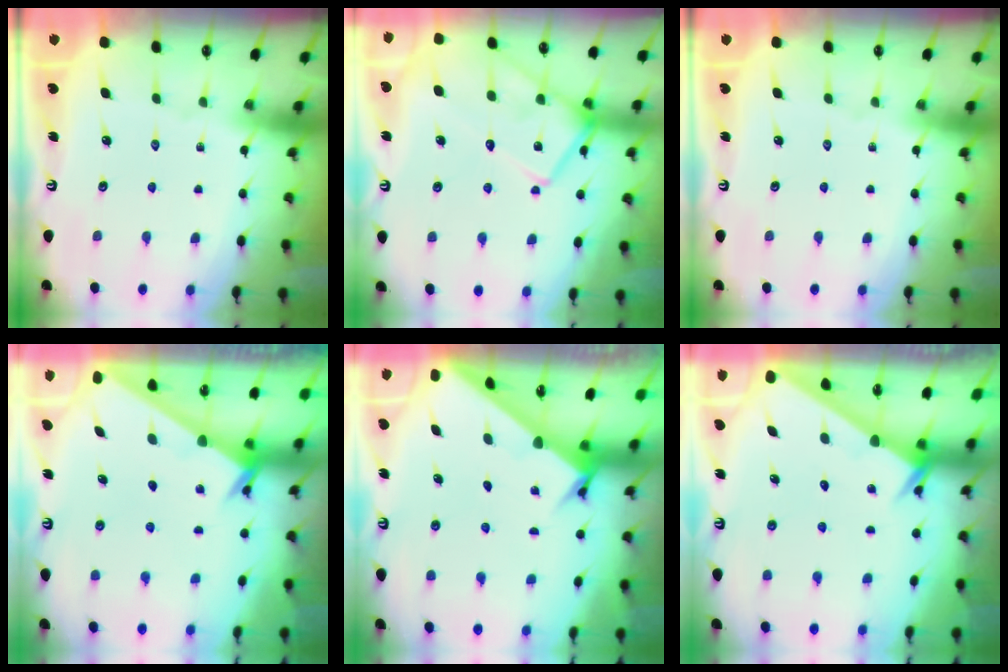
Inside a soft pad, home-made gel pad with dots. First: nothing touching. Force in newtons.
{"total": 16.1, "press": 16.0, "slide": 1.4}
{"total": 0.0}
{"total": 2.6, "press": 2.6, "slide": 0.2}
{"total": 2.6, "press": 2.6, "slide": 0.2}
{"total": 2.5, "press": 2.5, "slide": 0.1}